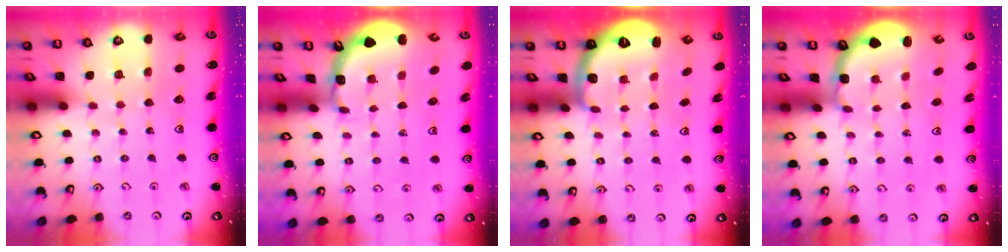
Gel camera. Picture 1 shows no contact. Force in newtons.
{"total": 1.6, "press": 1.6, "slide": 0.1}
{"total": 2.1, "press": 1.9, "slide": 1.0}
{"total": 2.7, "press": 2.0, "slide": 1.8}